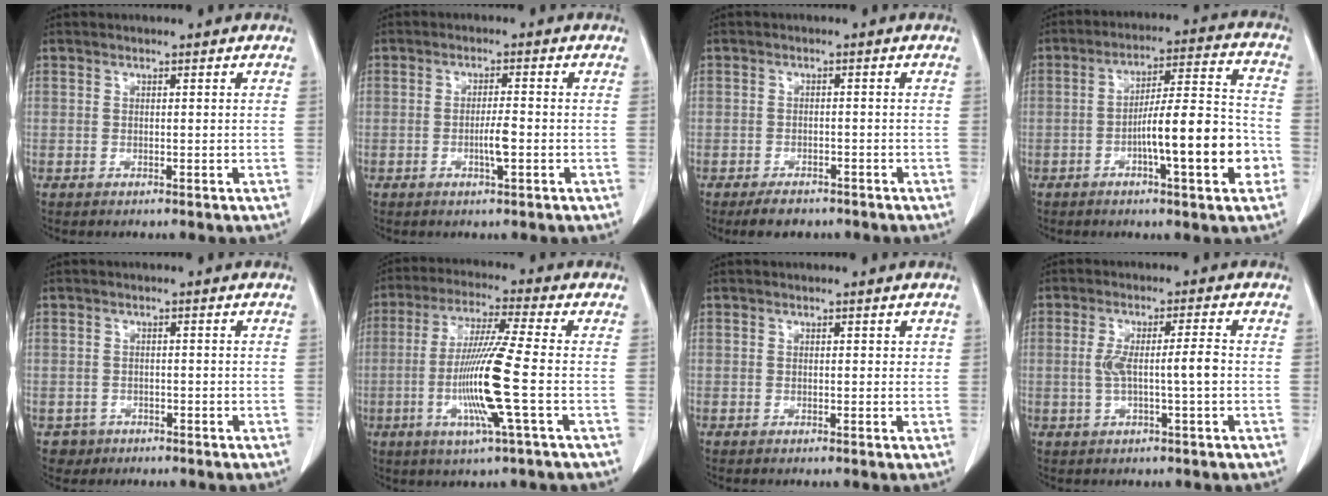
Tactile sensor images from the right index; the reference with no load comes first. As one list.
[{"total": 3.0, "force": [-0.9, 0.2, 2.9], "torque": [-0.055, -0.002, -0.014]}, {"total": 3.5, "force": [-2.6, 1.9, 1.3], "torque": [-0.022, 0.001, -0.035]}, {"total": 13.6, "force": [-4.1, 1.5, 12.8], "torque": [-0.198, 0.014, -0.062]}, {"total": 2.1, "force": [-1.1, 1.8, -0.2], "torque": [0.003, 0.009, -0.018]}, {"total": 12.1, "force": [-2.6, -1.2, 11.7], "torque": [-0.236, -0.015, -0.056]}, {"total": 0.9, "force": [0.5, 0.7, 0.3], "torque": [0.006, 0.005, 0.003]}, {"total": 5.3, "force": [-0.5, 0.1, 5.3], "torque": [-0.102, 0.009, -0.004]}]